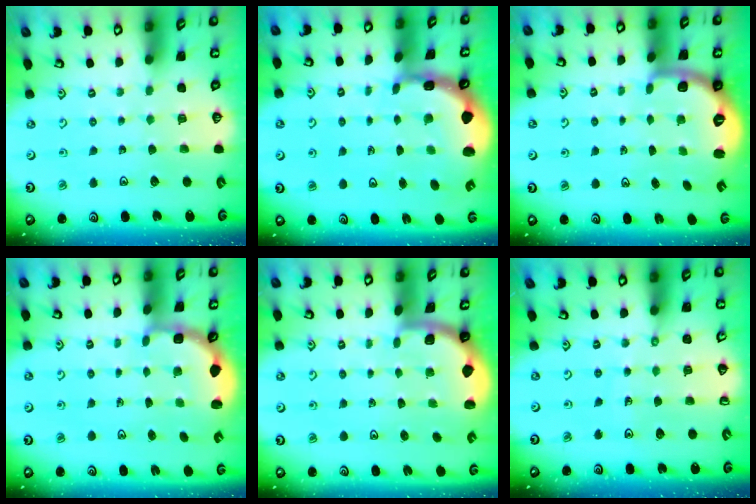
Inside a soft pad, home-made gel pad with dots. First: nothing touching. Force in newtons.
{"total": 2.2, "press": 2.0, "slide": 1.0}
{"total": 2.8, "press": 1.8, "slide": 2.1}
{"total": 2.8, "press": 2.4, "slide": 1.4}
{"total": 1.6, "press": 1.6, "slide": 0.1}
{"total": 5.3, "press": 5.0, "slide": 1.6}